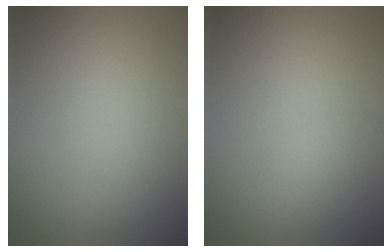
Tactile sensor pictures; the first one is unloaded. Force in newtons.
{"total": 1.0, "press": 1.0, "slide": 0.1}